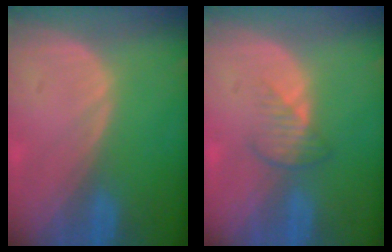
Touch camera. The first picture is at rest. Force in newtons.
{"total": 3.1, "press": 2.9, "slide": 1.2}